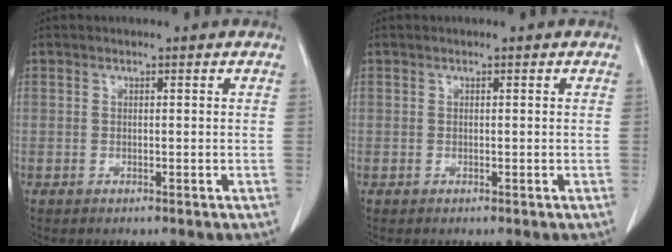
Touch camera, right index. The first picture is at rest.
{"total": 0.0}